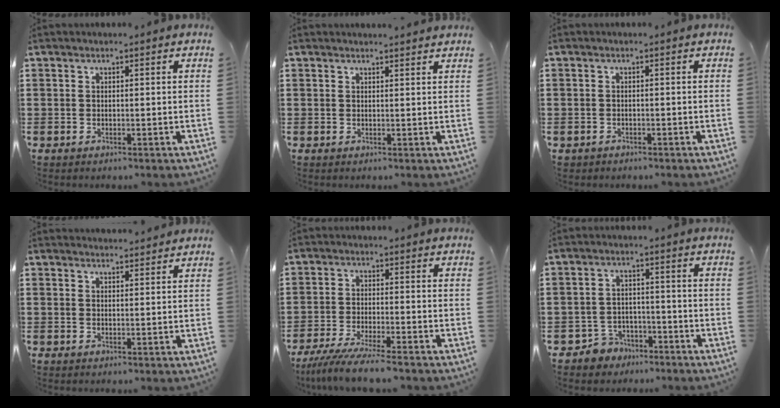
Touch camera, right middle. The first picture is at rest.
{"total": 1.1, "force": [1.1, -0.1, 0.2], "torque": [0.003, -0.005, 0.018]}
{"total": 1.0, "force": [-0.9, 0.4, 0.0], "torque": [-0.003, 0.000, -0.020]}
{"total": 1.9, "force": [1.9, 0.1, 0.1], "torque": [0.002, -0.001, 0.035]}
{"total": 5.8, "force": [-5.3, -0.3, 2.3], "torque": [-0.057, -0.021, -0.104]}
{"total": 4.0, "force": [-3.5, 1.9, 0.2], "torque": [-0.020, 0.005, -0.075]}